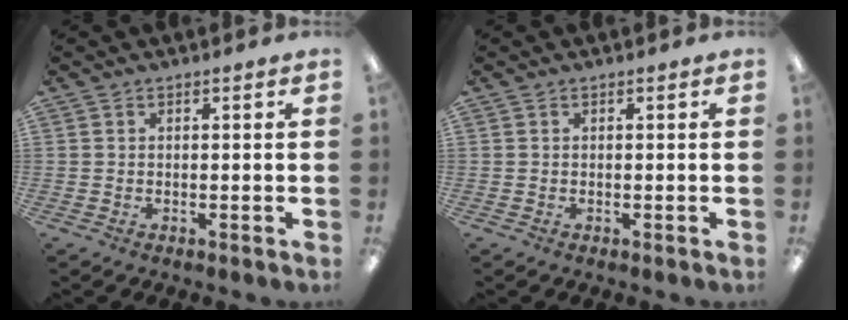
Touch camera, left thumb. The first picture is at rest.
{"total": 0.0}